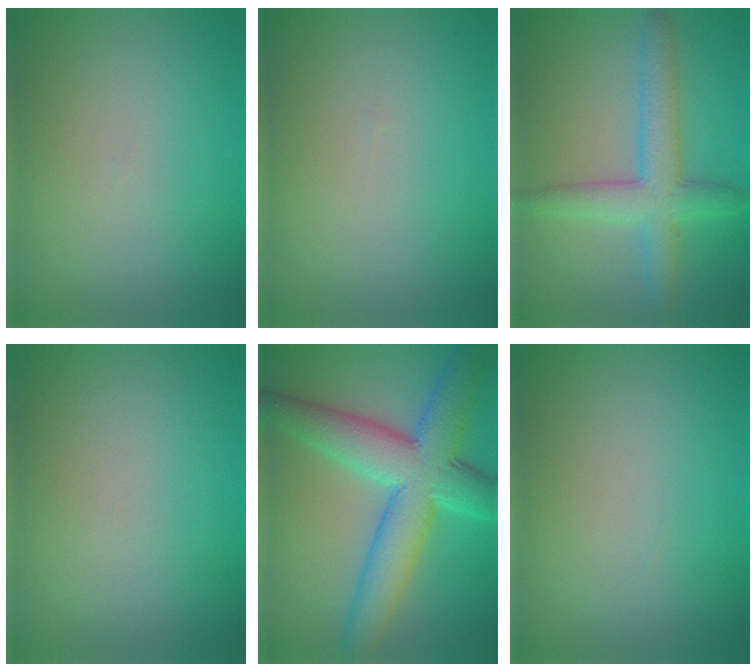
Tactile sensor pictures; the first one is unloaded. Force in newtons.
{"total": 0.0}
{"total": 4.8, "press": 4.8, "slide": 0.1}
{"total": 0.0}
{"total": 9.3, "press": 9.3, "slide": 0.4}
{"total": 0.0}